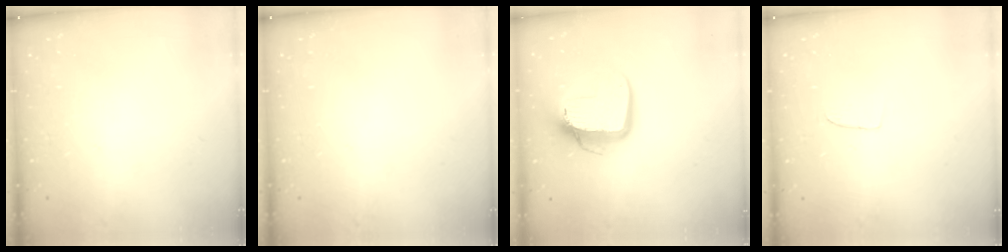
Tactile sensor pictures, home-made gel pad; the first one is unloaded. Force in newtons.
{"total": 0.0}
{"total": 13.3, "press": 13.2, "slide": 1.2}
{"total": 2.5, "press": 2.5, "slide": 0.1}